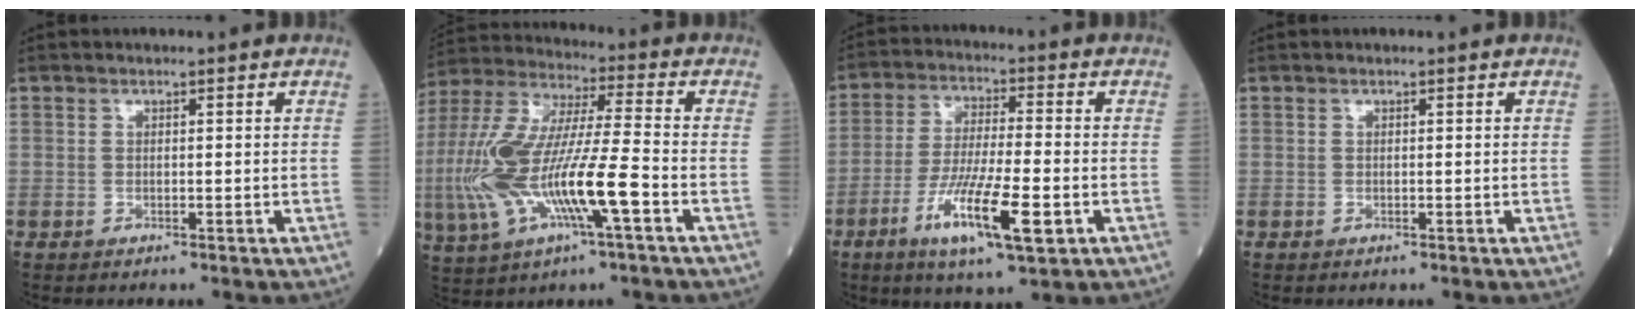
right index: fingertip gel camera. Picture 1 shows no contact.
{"total": 18.3, "force": [-4.7, 2.8, 17.5], "torque": [-0.379, -0.012, -0.085]}
{"total": 12.0, "force": [-4.7, 1.5, 10.9], "torque": [-0.207, -0.019, -0.081]}
{"total": 0.0}